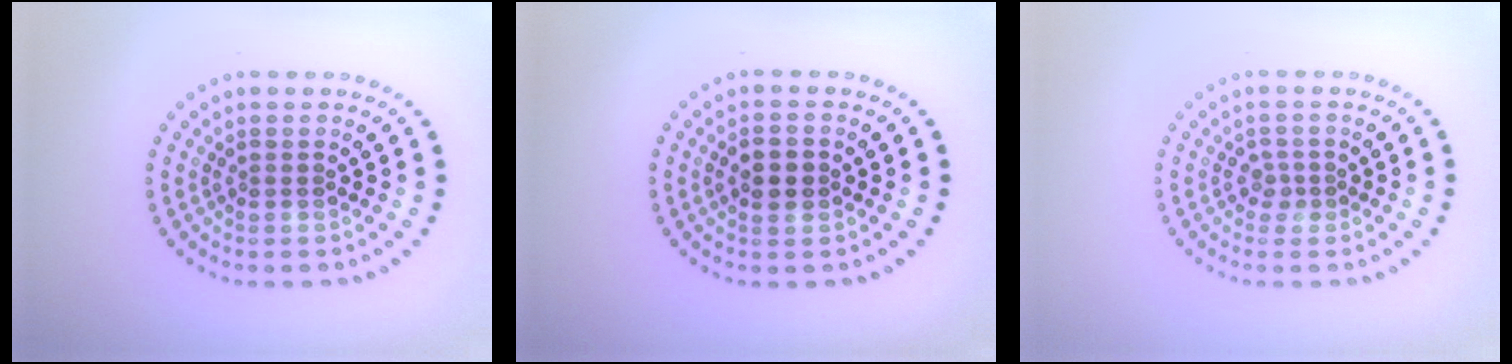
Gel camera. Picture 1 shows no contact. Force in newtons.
{"total": 2.5, "press": 2.4, "slide": 0.2}
{"total": 1.2, "press": 1.0, "slide": 0.7}